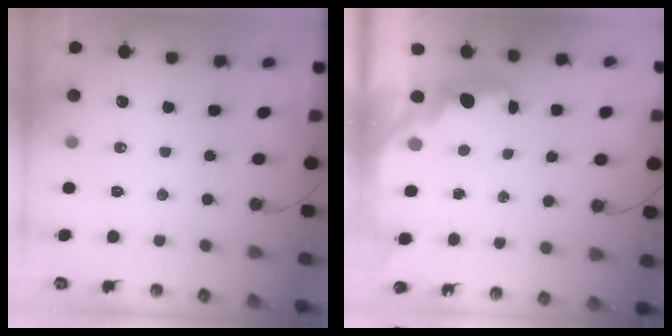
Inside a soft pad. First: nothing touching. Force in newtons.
{"total": 2.2, "press": 2.2, "slide": 0.4}